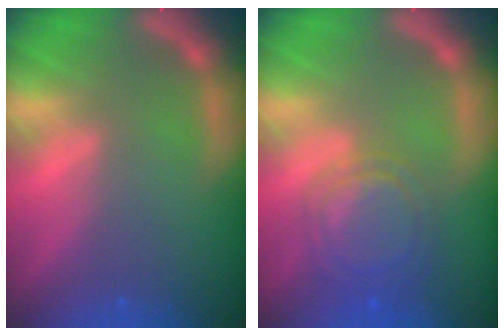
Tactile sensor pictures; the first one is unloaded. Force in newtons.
{"total": 6.5}